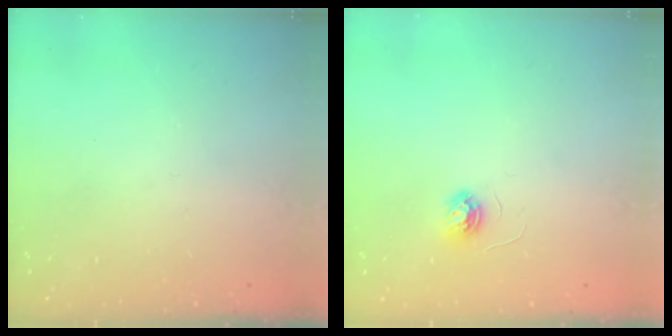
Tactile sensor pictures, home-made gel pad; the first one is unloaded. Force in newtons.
{"total": 4.0, "press": 4.0, "slide": 0.3}